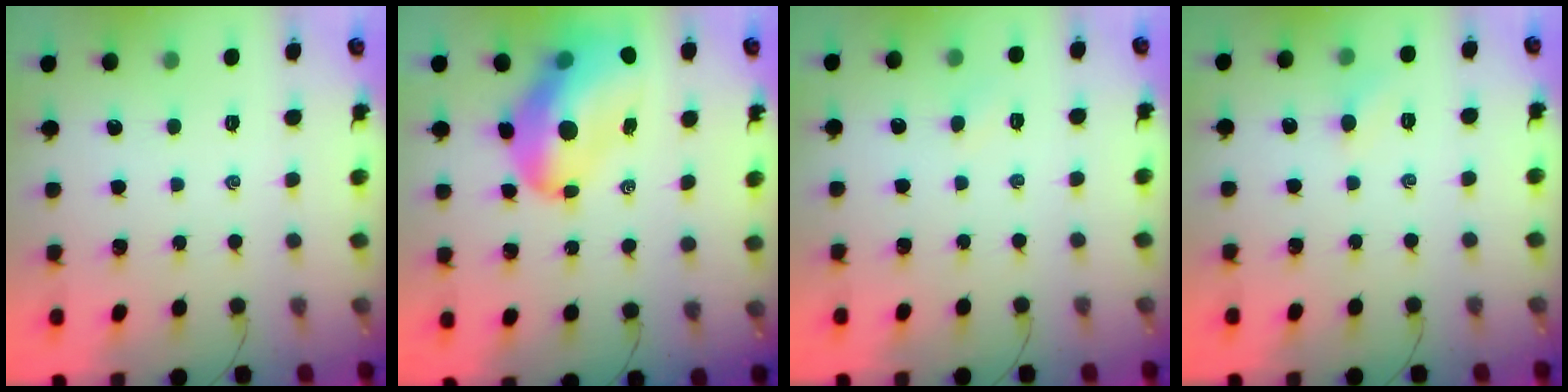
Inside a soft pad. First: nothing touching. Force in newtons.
{"total": 16.7, "press": 16.1, "slide": 4.6}
{"total": 3.0, "press": 2.9, "slide": 0.8}
{"total": 4.4, "press": 4.2, "slide": 1.4}